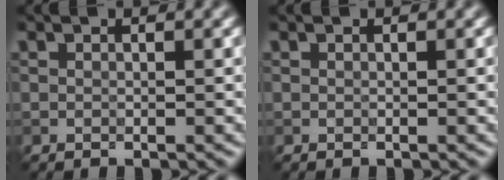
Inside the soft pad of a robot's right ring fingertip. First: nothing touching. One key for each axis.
{"total": 0.0}